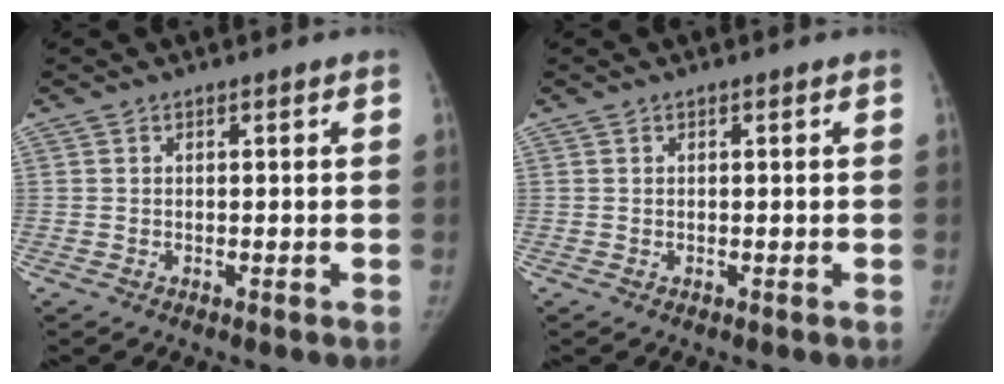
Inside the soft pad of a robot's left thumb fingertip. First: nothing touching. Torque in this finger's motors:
{"motor_torque": [-0.15, 0.17, 0.03, -0.33, 0.04]}